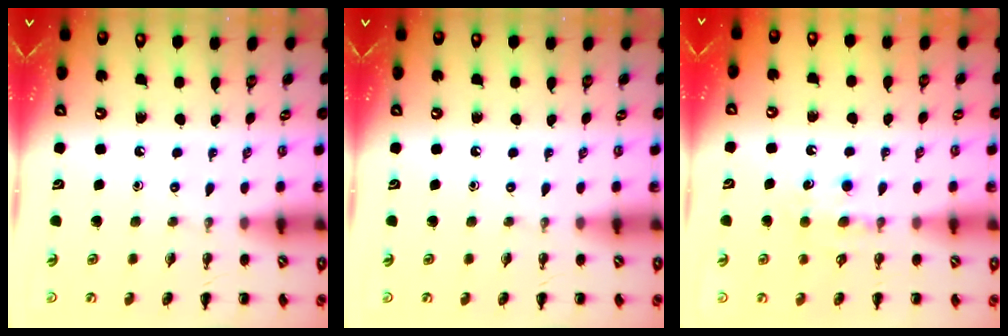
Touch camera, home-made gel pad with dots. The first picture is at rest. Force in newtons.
{"total": 0.0}
{"total": 7.5, "press": 7.3, "slide": 1.7}